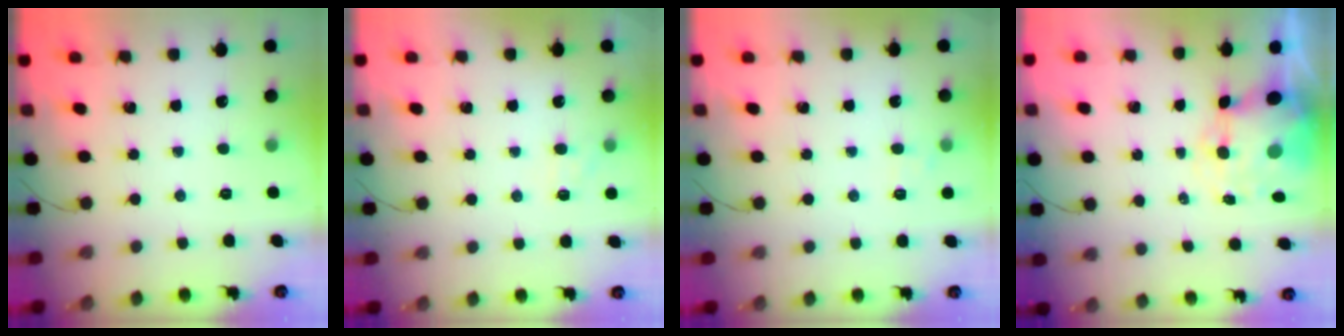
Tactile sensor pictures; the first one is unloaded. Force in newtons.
{"total": 5.3, "press": 5.1, "slide": 1.4}
{"total": 4.9, "press": 4.7, "slide": 1.3}
{"total": 9.0, "press": 8.4, "slide": 3.0}